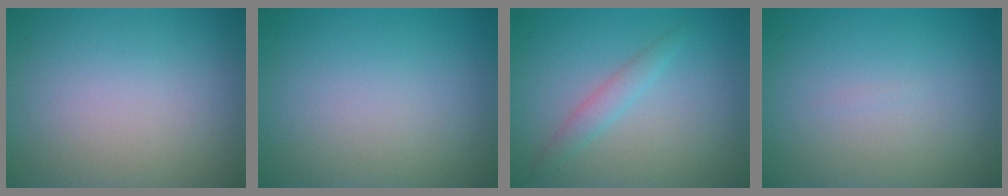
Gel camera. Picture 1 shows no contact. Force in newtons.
{"total": 0.0}
{"total": 1.7, "press": 1.7, "slide": 0.0}
{"total": 0.0}